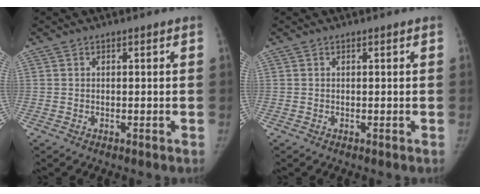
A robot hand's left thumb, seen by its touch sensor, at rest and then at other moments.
{"total": 0.0}